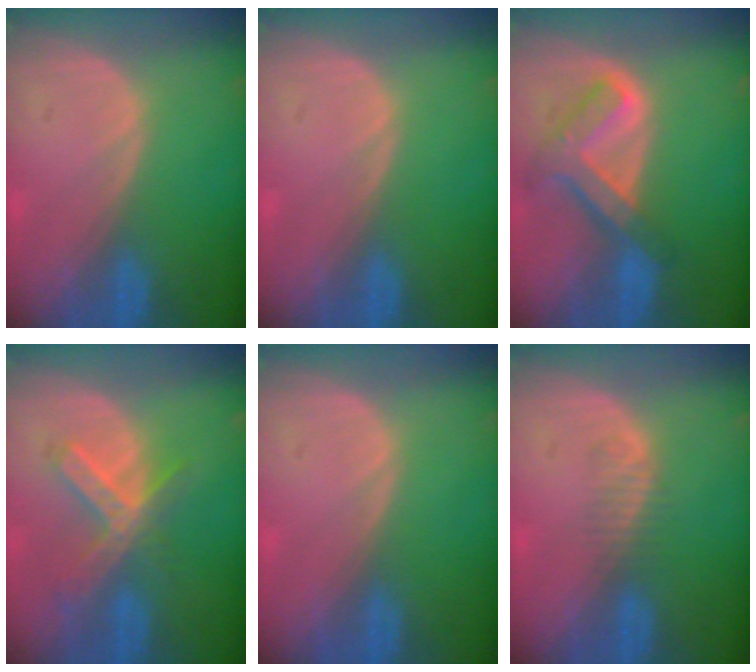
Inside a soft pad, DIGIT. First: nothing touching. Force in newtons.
{"total": 0.0}
{"total": 7.7, "press": 6.5, "slide": 4.0}
{"total": 6.6, "press": 5.8, "slide": 3.1}
{"total": 0.0}
{"total": 1.9, "press": 1.6, "slide": 1.0}